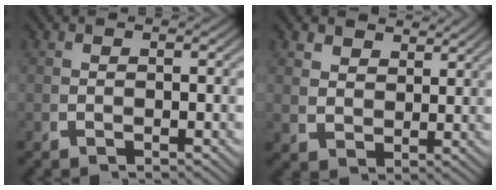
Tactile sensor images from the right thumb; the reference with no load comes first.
{"total": 3.7, "force": [3.0, 1.7, 1.2], "torque": [-0.022, -0.004, 0.064]}